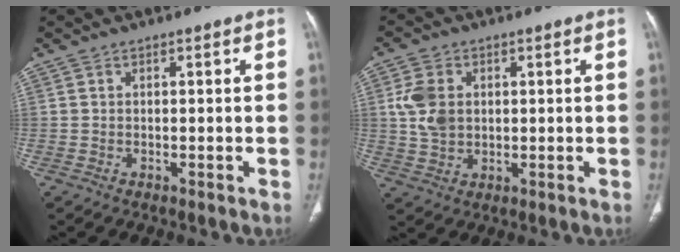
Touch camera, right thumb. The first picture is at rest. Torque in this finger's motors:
{"motor_torque": [0.96, 0.90, 0.81, 0.47, 0.08]}